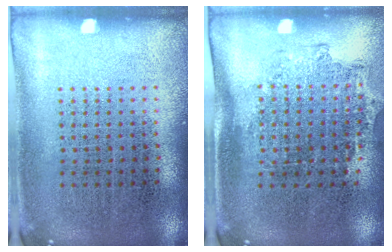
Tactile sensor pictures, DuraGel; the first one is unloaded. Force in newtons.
{"total": 1.2, "press": 0.9, "slide": 0.8}